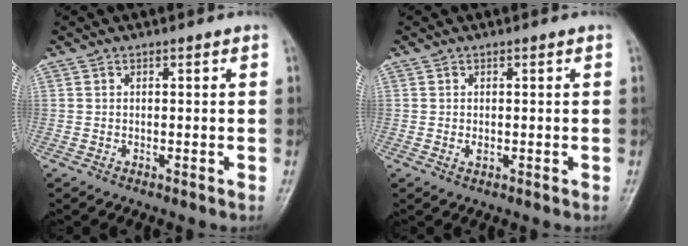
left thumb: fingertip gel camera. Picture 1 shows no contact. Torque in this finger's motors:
{"motor_torque": [-0.15, 0.06, 0.10, 0.29, 0.00]}